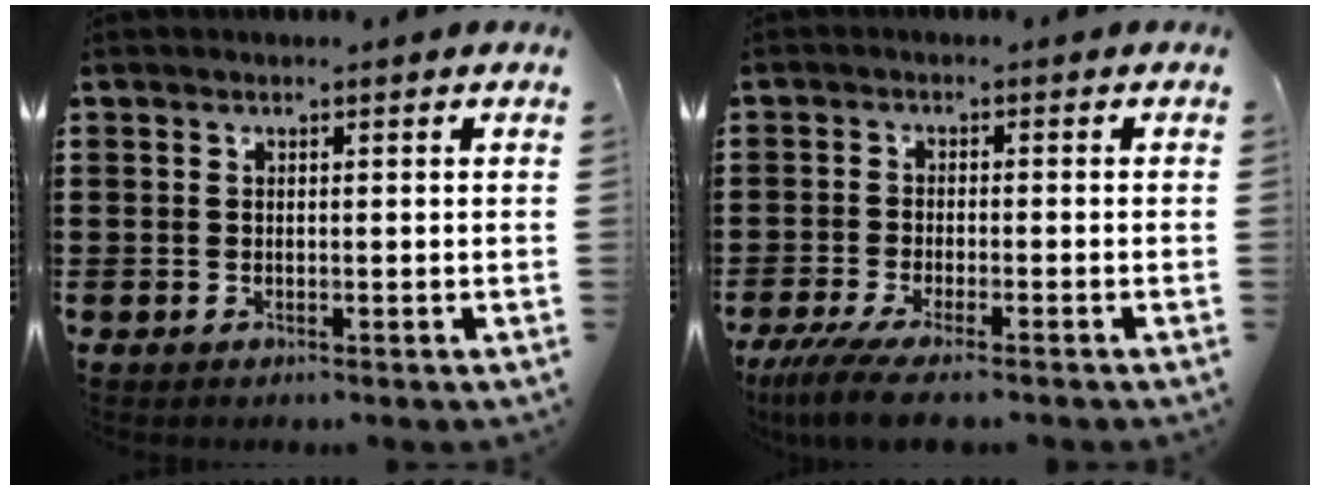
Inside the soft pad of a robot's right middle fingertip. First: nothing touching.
{"total": 4.3, "force": [-3.5, 0.1, 2.4], "torque": [-0.062, -0.017, -0.072]}